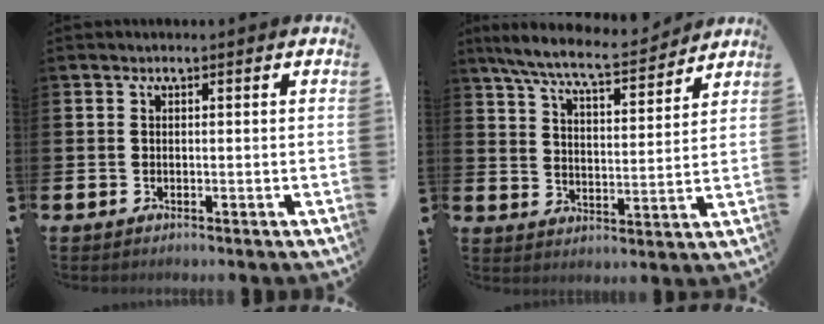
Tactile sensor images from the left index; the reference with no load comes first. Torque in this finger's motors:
{"motor_torque": [1.00, -1.01, 0.64, 0.20]}